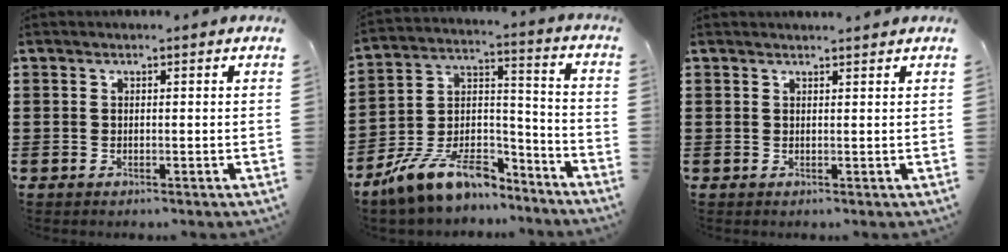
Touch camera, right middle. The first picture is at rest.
{"total": 11.6, "force": [-8.9, 4.8, 5.6], "torque": [-0.120, 0.028, -0.172]}
{"total": 1.0, "force": [1.0, -0.1, 0.2], "torque": [0.003, -0.006, 0.016]}